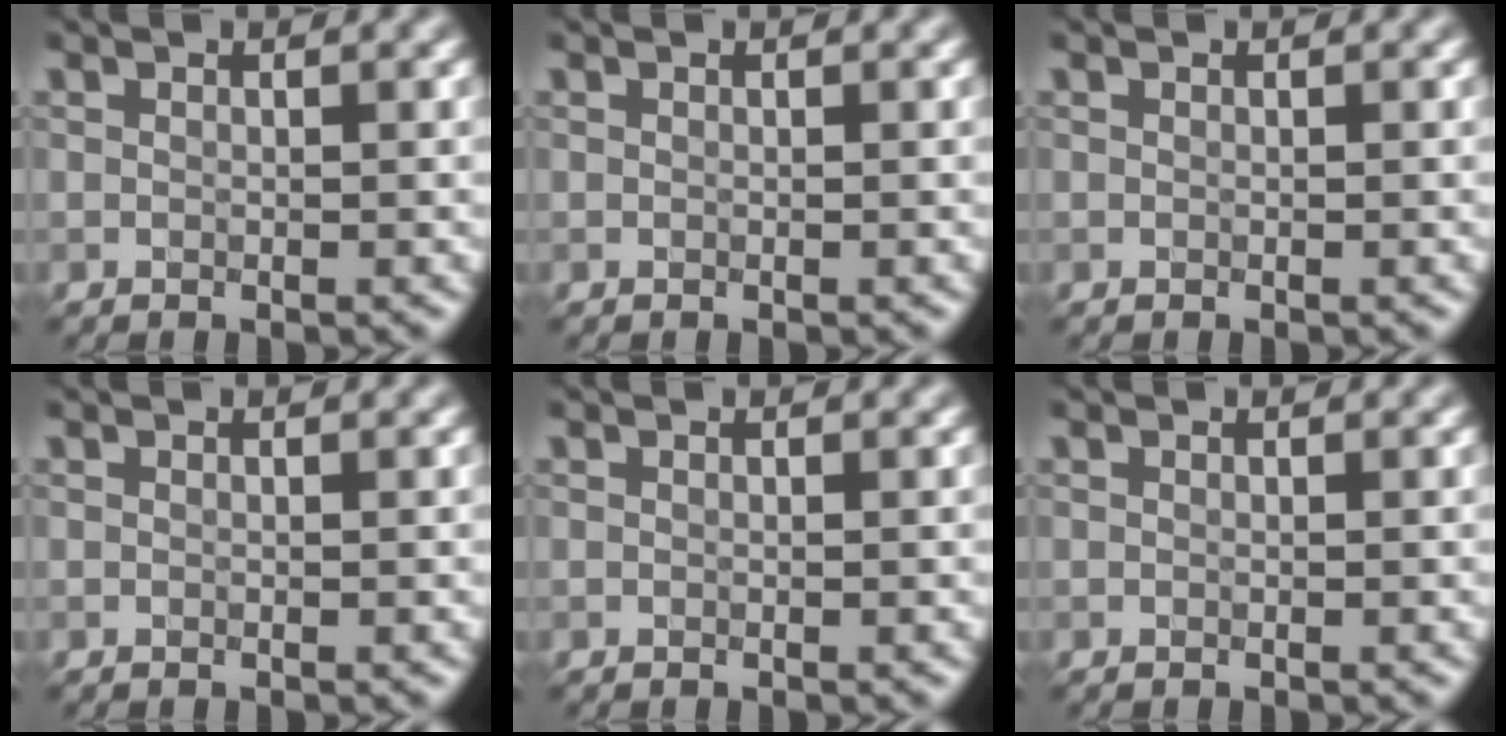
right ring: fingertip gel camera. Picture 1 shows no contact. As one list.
[{"total": 0.0}, {"total": 0.0}, {"total": 0.0}, {"total": 0.0}, {"total": 0.0}]